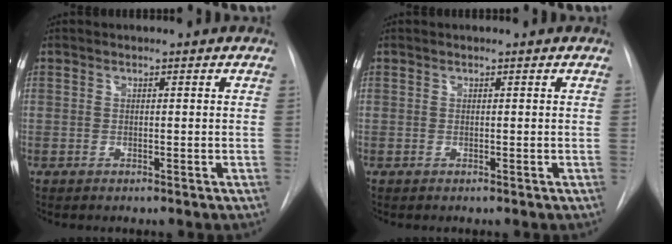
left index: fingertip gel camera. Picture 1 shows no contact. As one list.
[{"total": 0.0}]